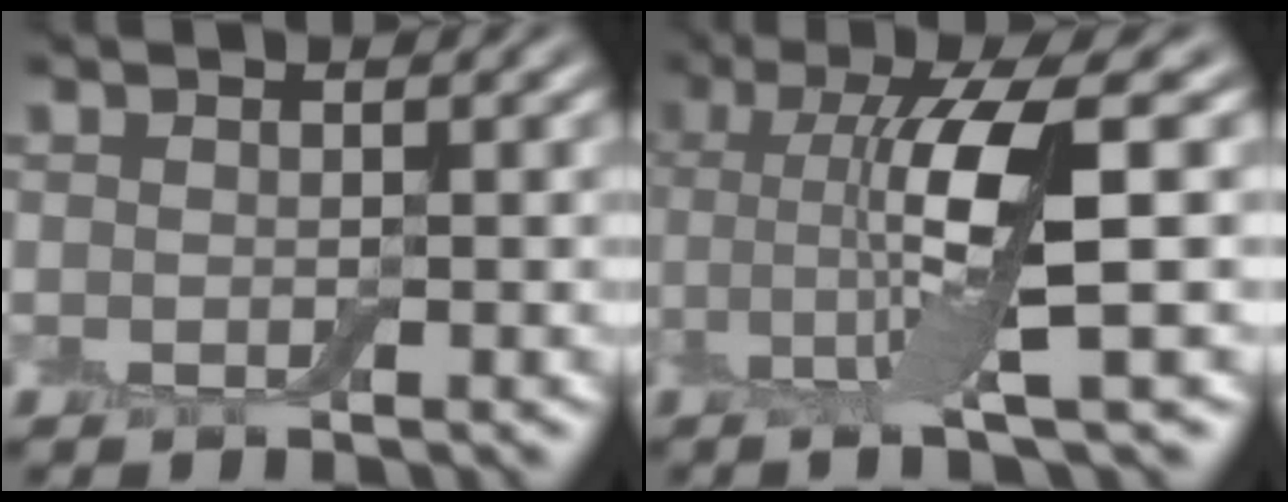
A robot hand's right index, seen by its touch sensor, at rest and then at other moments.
{"total": 7.3, "force": [0.7, 1.3, 7.1], "torque": [-0.119, 0.003, 0.012]}